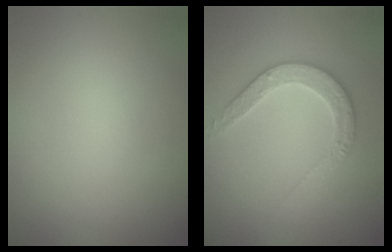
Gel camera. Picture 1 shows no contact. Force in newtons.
{"total": 2.9, "press": 2.9, "slide": 0.5}